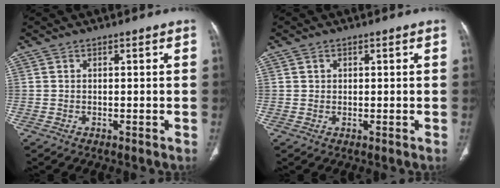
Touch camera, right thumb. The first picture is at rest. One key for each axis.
{"total": 0.9, "fx": 0.4, "fy": 0.8, "fz": 0.2, "tx": 0.003, "ty": 0.000, "tz": 0.005}